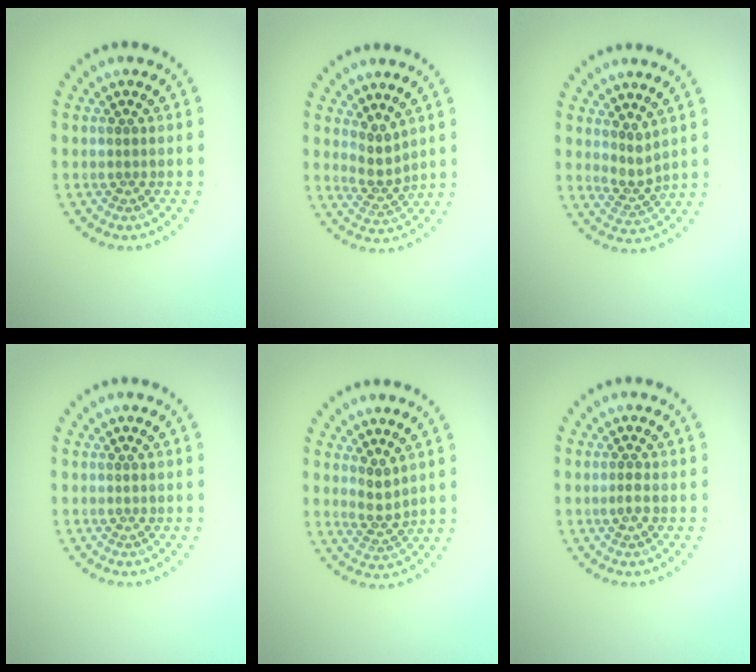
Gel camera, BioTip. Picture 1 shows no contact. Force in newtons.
{"total": 2.2, "press": 1.6, "slide": 1.6}
{"total": 1.8, "press": 1.3, "slide": 1.2}
{"total": 0.0}
{"total": 1.8, "press": 1.4, "slide": 1.1}
{"total": 1.0, "press": 0.9, "slide": 0.3}